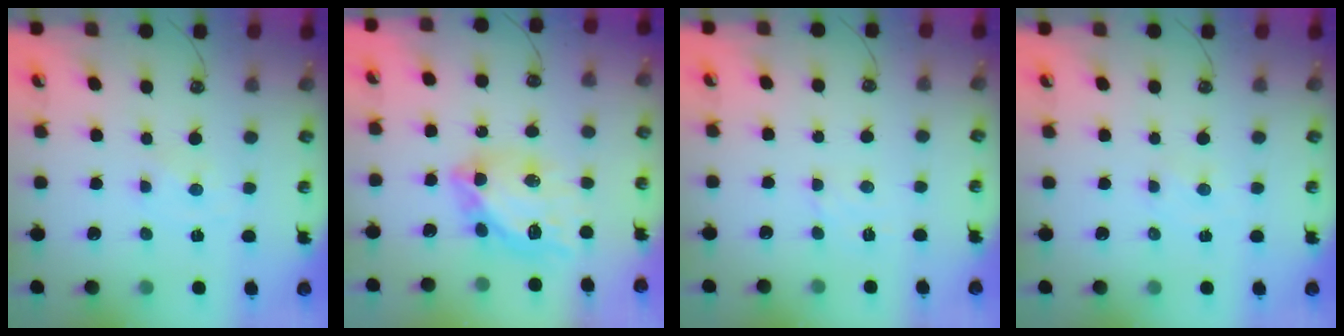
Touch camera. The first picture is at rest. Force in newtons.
{"total": 15.5, "press": 15.5, "slide": 1.6}
{"total": 3.0, "press": 2.9, "slide": 0.5}
{"total": 0.8, "press": 0.8, "slide": 0.2}